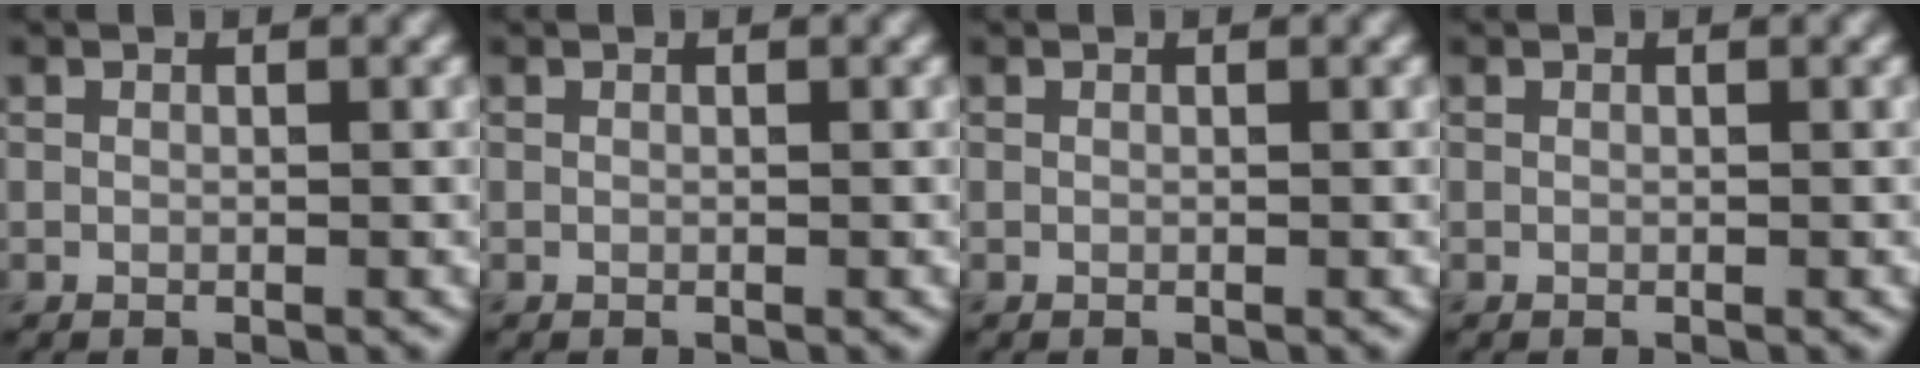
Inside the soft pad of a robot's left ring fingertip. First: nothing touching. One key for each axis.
{"total": 0.0}
{"total": 0.0}
{"total": 0.0}